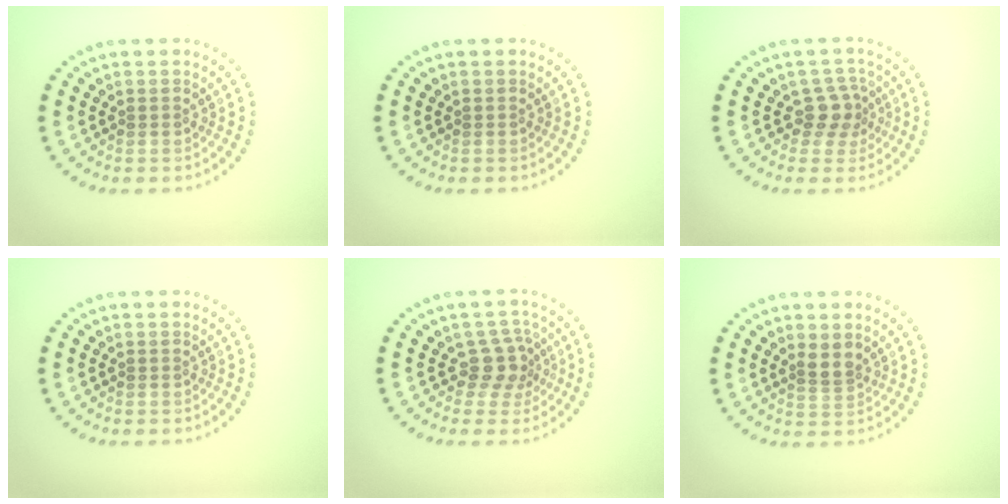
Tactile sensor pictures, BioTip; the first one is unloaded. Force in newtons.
{"total": 0.0}
{"total": 2.5, "press": 1.9, "slide": 1.6}
{"total": 0.0}
{"total": 2.6, "press": 2.0, "slide": 1.7}
{"total": 1.8, "press": 1.2, "slide": 1.3}